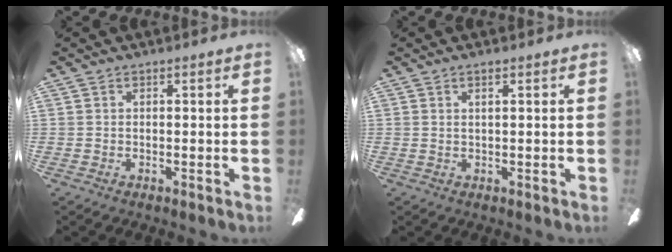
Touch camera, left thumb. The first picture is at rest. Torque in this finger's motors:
{"motor_torque": [-0.08, -0.29, -0.06, -0.12, 0.00]}